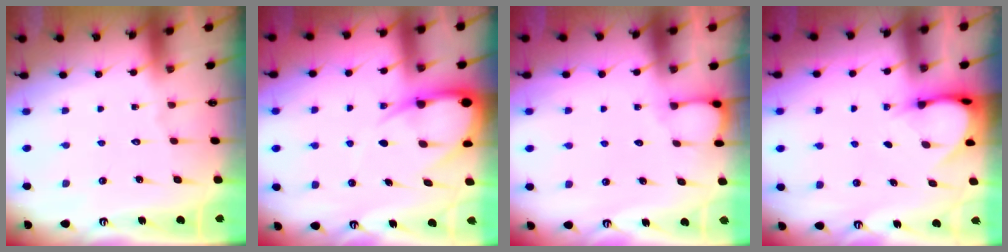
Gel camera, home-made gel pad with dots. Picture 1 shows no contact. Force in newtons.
{"total": 9.9, "press": 9.8, "slide": 1.0}
{"total": 2.7, "press": 2.7, "slide": 0.3}
{"total": 3.9, "press": 3.9, "slide": 0.3}